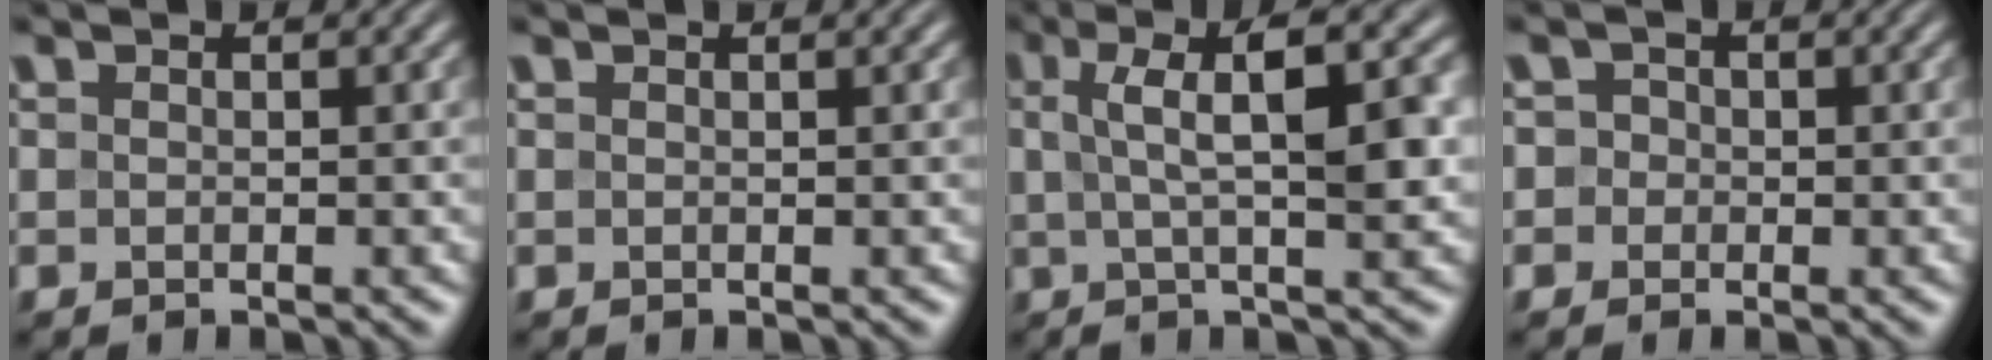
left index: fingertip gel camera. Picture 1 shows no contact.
{"total": 1.1, "force": [0.7, 0.3, 0.8], "torque": [-0.006, 0.004, 0.006]}
{"total": 8.5, "force": [1.5, 2.4, 8.0], "torque": [-0.111, 0.015, 0.019]}
{"total": 2.0, "force": [0.3, 1.9, 0.5], "torque": [0.016, 0.014, -0.011]}